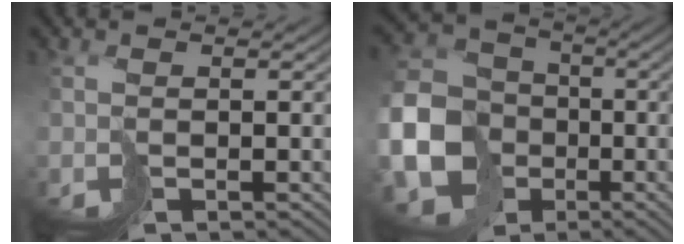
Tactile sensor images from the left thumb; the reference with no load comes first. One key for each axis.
{"total": 12.4, "fx": -3.7, "fy": 10.6, "fz": 5.4, "tx": -0.148, "ty": -0.030, "tz": -0.078}